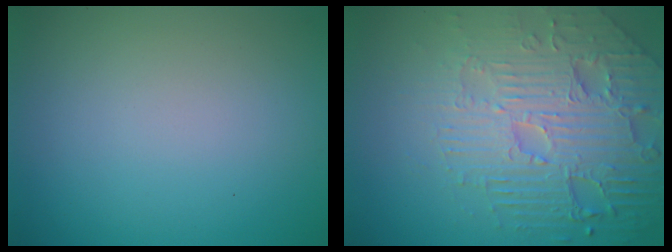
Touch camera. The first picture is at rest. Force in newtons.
{"total": 7.7, "press": 5.7, "slide": 5.2}